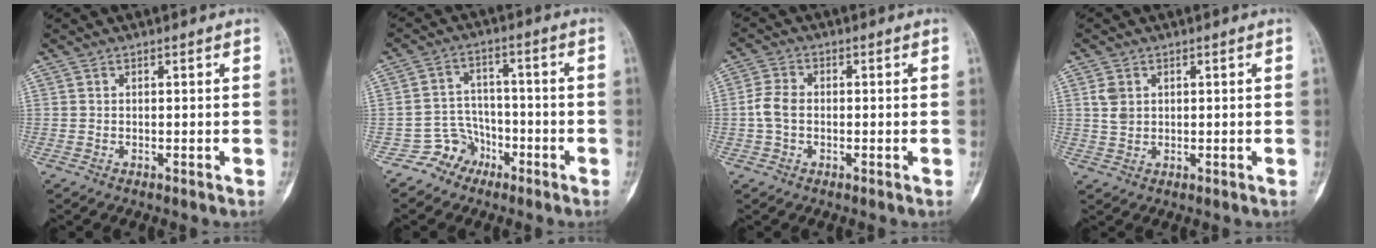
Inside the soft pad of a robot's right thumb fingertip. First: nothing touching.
{"total": 5.8, "force": [-3.8, 4.4, -0.3], "torque": [0.045, 0.046, -0.072]}
{"total": 4.3, "force": [-0.5, 3.2, 2.9], "torque": [-0.062, 0.011, -0.017]}
{"total": 3.0, "force": [0.8, 2.4, 1.7], "torque": [-0.022, 0.000, 0.020]}